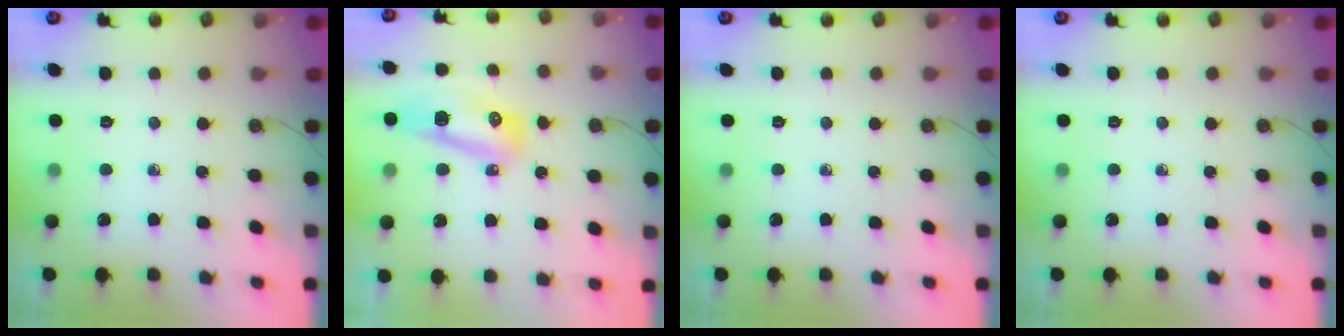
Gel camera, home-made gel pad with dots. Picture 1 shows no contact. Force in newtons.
{"total": 10.5, "press": 10.4, "slide": 1.1}
{"total": 0.0}
{"total": 0.0}